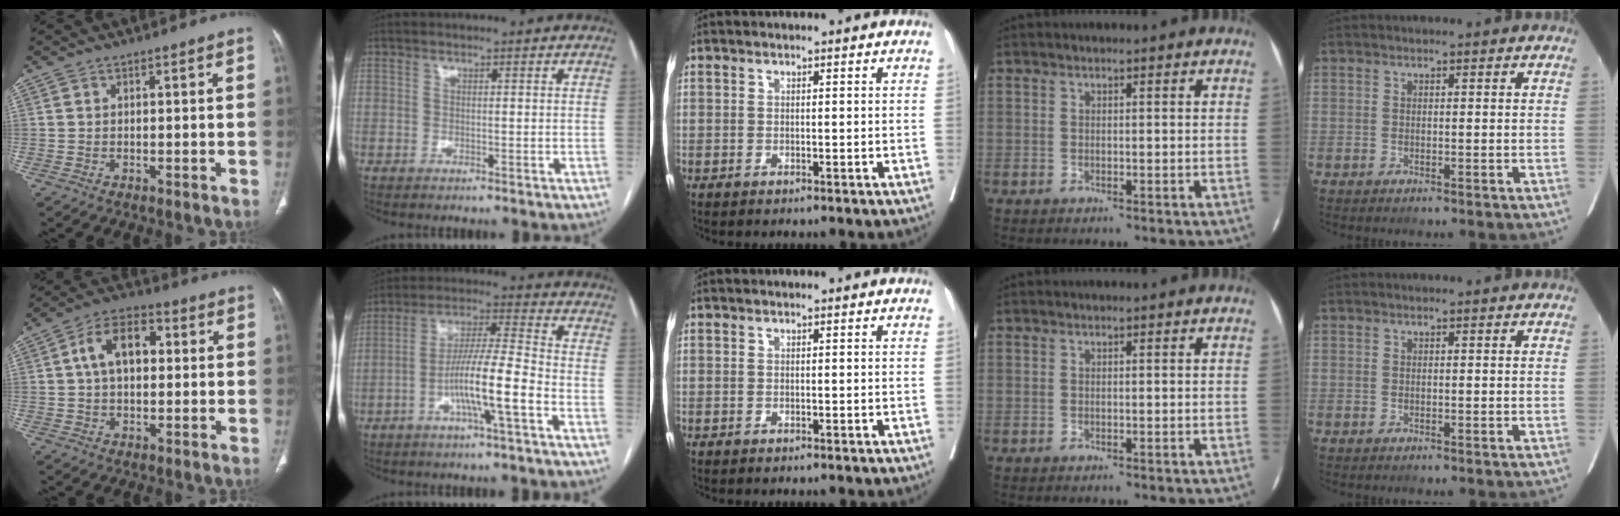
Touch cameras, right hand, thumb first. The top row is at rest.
{"thumb": {"total": 9.6, "force": [1.4, 6.0, 7.3], "torque": [-0.121, 0.025, 0.018]}, "index": {"total": 10.2, "force": [-4.0, 0.0, 9.4], "torque": [-0.177, 0.010, -0.075]}}